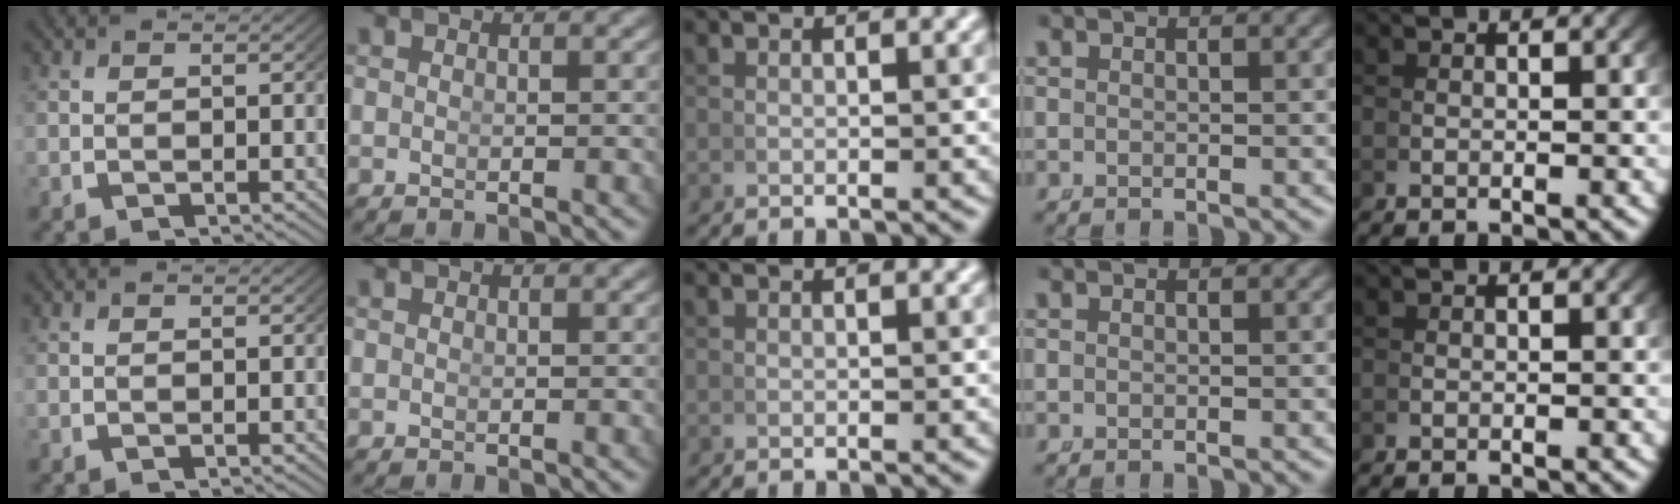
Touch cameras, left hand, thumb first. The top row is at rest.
{}